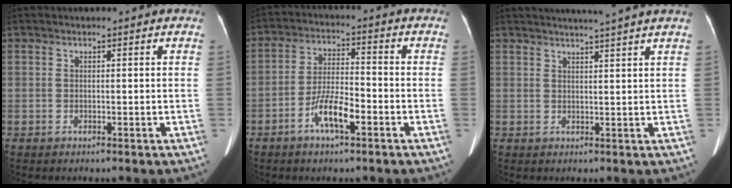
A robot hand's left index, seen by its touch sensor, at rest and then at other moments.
{"total": 7.0, "force": [-3.5, 1.7, 5.9], "torque": [-0.117, 0.003, -0.067]}
{"total": 6.9, "force": [6.0, -1.4, 3.2], "torque": [-0.041, 0.012, 0.070]}